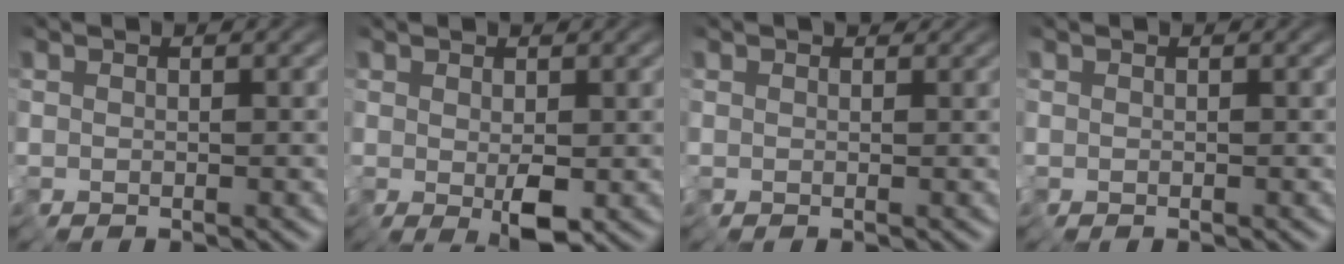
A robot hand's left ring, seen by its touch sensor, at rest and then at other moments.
{"total": 2.6, "force": [0.0, 1.2, 2.3], "torque": [-0.046, -0.003, 0.009]}
{"total": 0.5, "force": [0.1, 0.5, 0.2], "torque": [-0.002, 0.000, 0.002]}
{"total": 0.0}